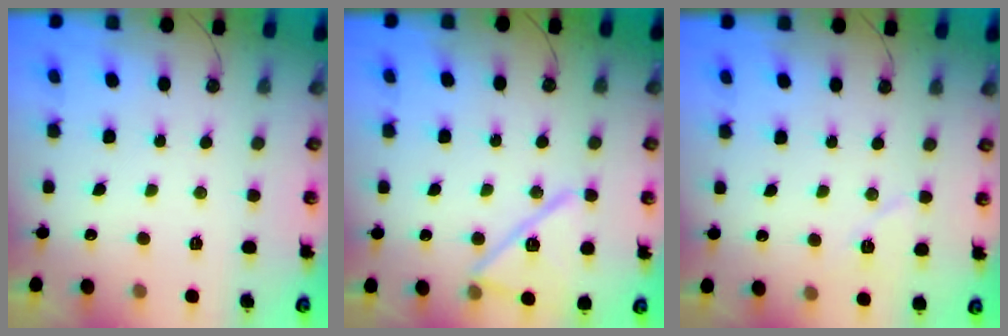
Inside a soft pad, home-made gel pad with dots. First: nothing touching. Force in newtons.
{"total": 13.6, "press": 13.6, "slide": 0.7}
{"total": 9.1, "press": 3.6, "slide": 8.4}